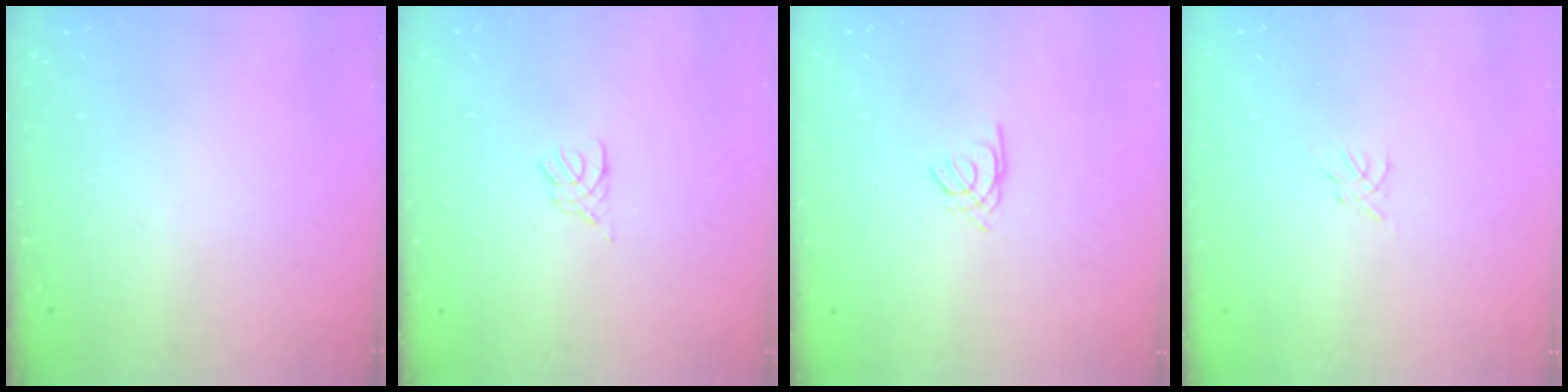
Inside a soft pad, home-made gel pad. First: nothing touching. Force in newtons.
{"total": 2.4, "press": 2.3, "slide": 0.5}
{"total": 1.2, "press": 1.1, "slide": 0.3}
{"total": 0.0}